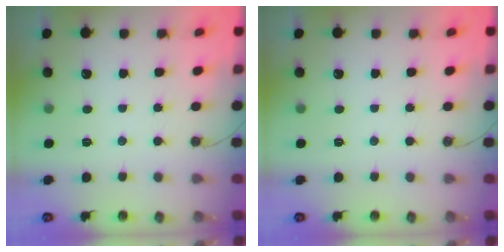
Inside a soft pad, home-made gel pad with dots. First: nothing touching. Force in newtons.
{"total": 0.0}